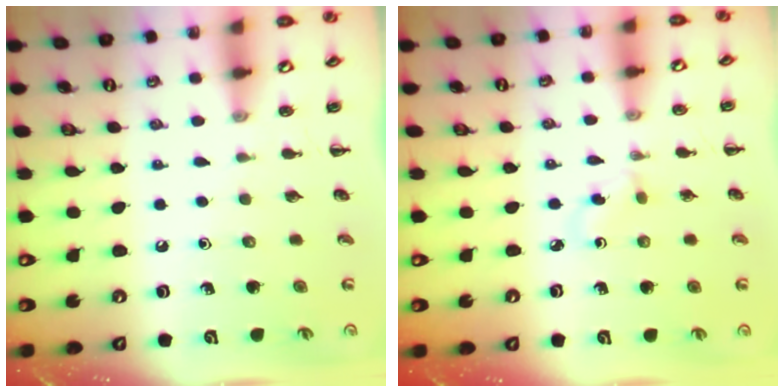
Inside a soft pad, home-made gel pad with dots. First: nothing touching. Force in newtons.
{"total": 2.6, "press": 2.4, "slide": 1.0}